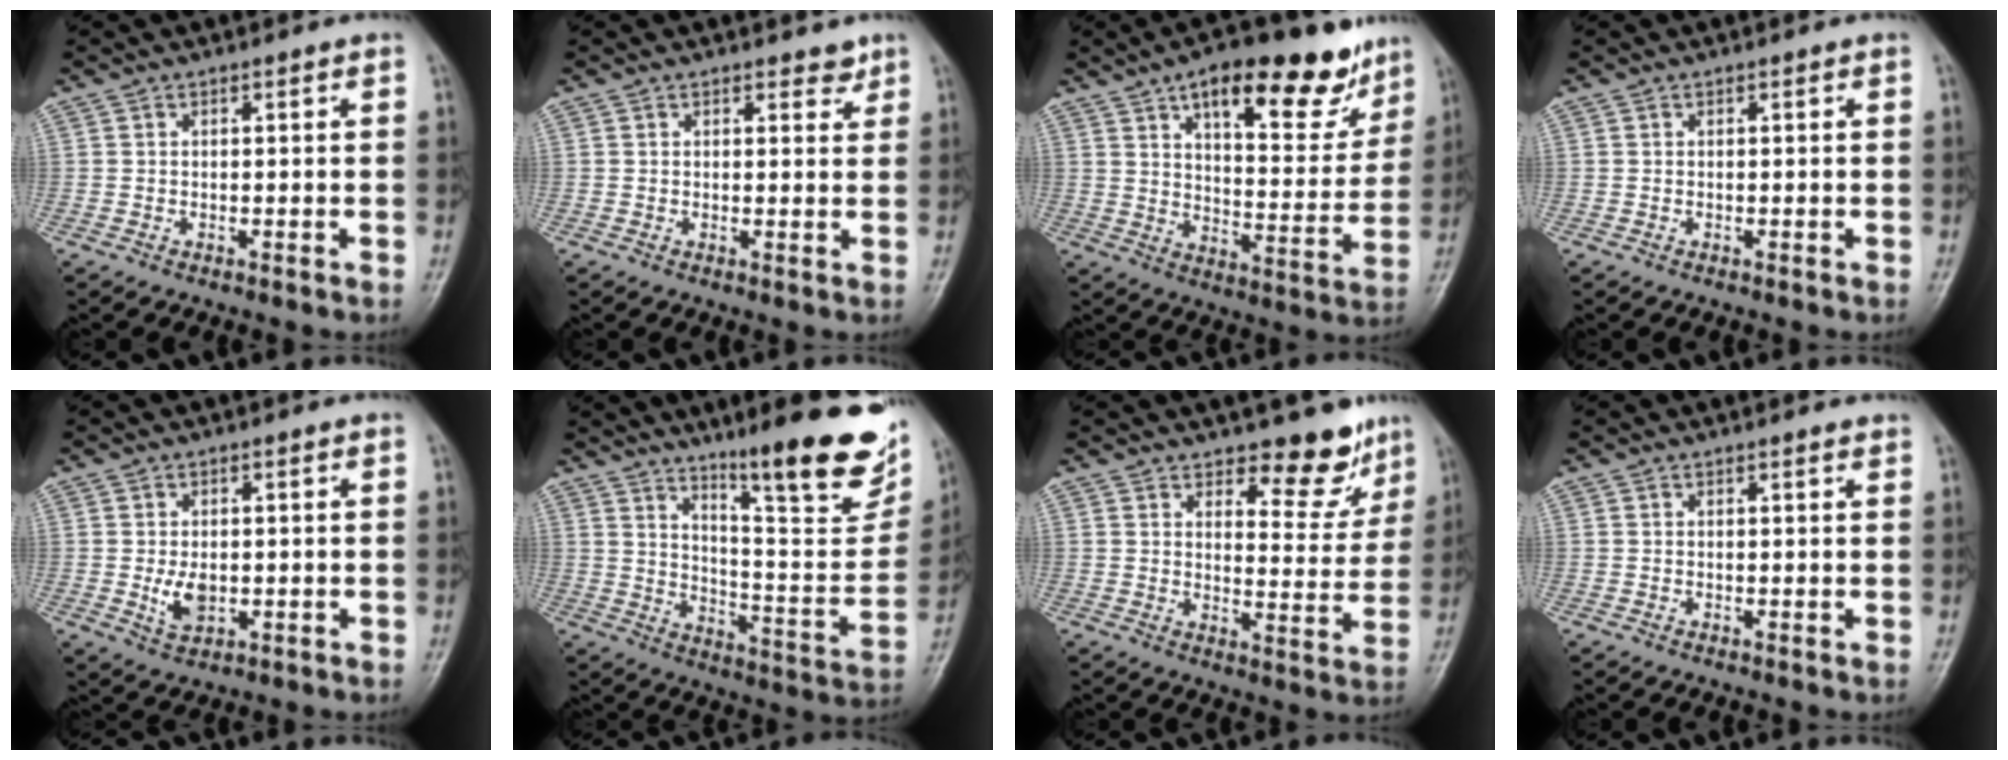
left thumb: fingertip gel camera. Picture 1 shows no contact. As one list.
[{"total": 2.1, "force": [1.6, 1.0, 0.7], "torque": [0.006, -0.010, 0.018]}, {"total": 20.2, "force": [12.5, 7.9, 13.8], "torque": [-0.152, -0.051, 0.188]}, {"total": 0.0}, {"total": 4.4, "force": [-0.2, 2.8, 3.4], "torque": [-0.055, -0.007, 0.003]}, {"total": 22.6, "force": [14.4, 4.5, 16.9], "torque": [-0.199, -0.074, 0.220]}, {"total": 9.0, "force": [7.1, 3.7, 4.1], "torque": [-0.016, -0.055, 0.104]}, {"total": 1.0, "force": [0.9, 0.1, 0.4], "torque": [-0.004, -0.004, 0.012]}]